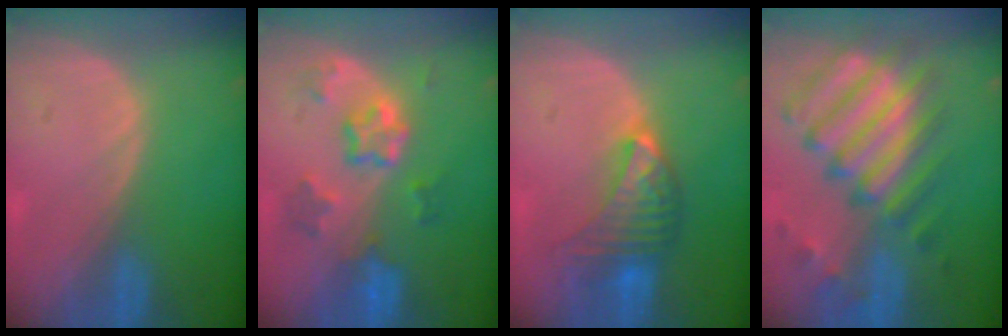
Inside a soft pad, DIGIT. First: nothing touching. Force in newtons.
{"total": 7.1, "press": 6.3, "slide": 3.4}
{"total": 7.0, "press": 6.8, "slide": 1.4}
{"total": 11.8, "press": 10.4, "slide": 5.6}